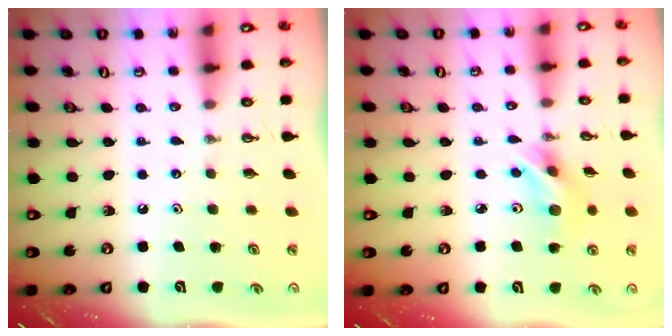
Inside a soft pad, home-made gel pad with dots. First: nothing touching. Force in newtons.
{"total": 9.0, "press": 8.2, "slide": 3.6}